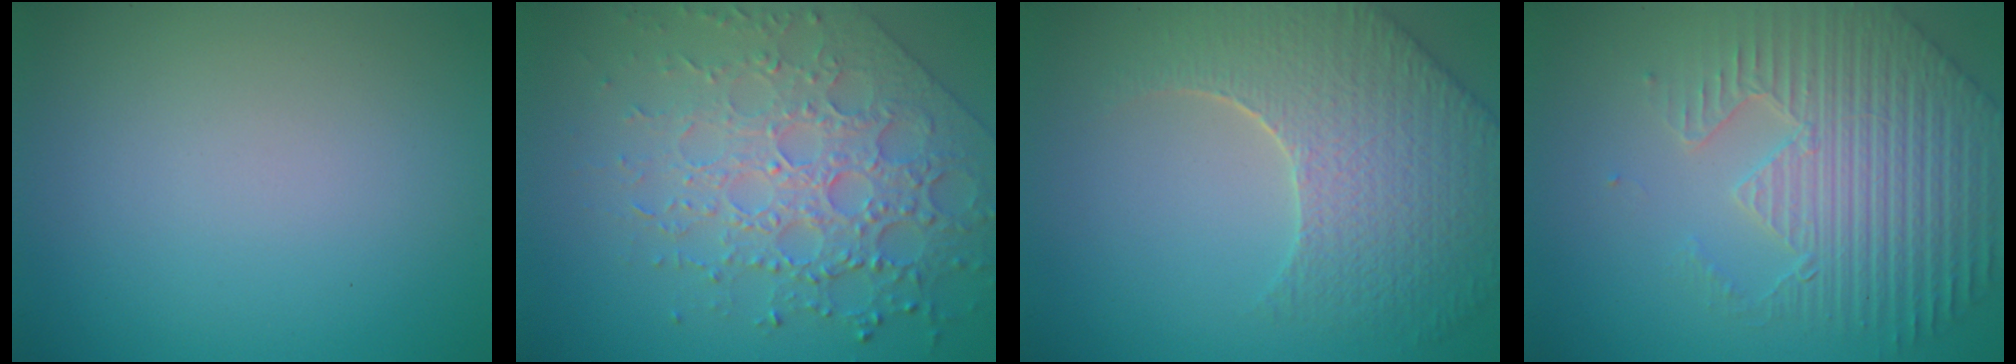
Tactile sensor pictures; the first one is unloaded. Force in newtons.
{"total": 7.4, "press": 5.4, "slide": 5.1}
{"total": 7.2, "press": 5.6, "slide": 4.6}
{"total": 6.6, "press": 5.3, "slide": 4.0}